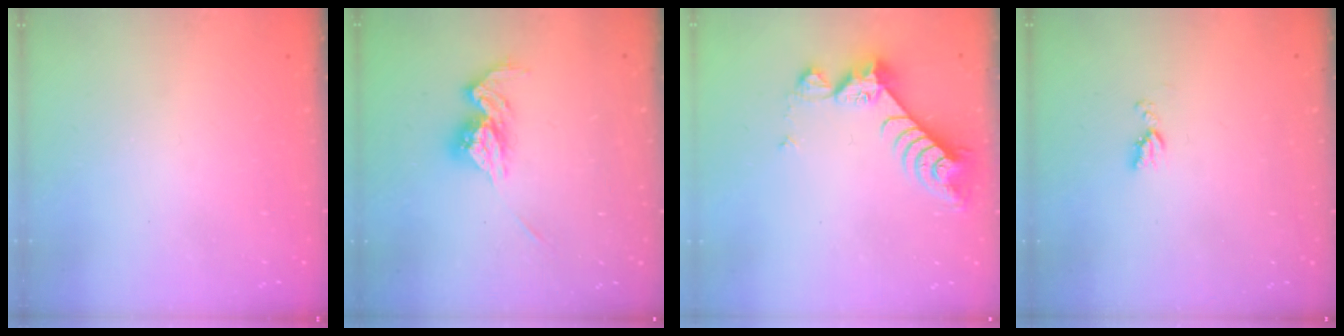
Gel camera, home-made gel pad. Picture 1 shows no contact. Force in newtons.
{"total": 11.8, "press": 11.8, "slide": 0.5}
{"total": 8.6, "press": 8.5, "slide": 0.7}
{"total": 4.5, "press": 4.5, "slide": 0.6}